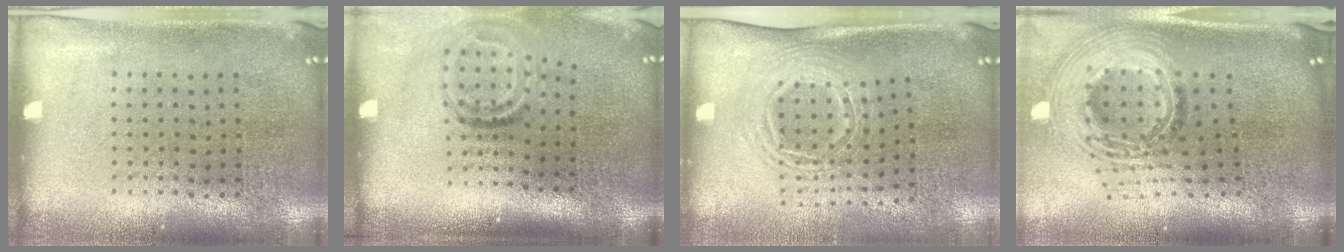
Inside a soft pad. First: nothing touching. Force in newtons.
{"total": 1.9, "press": 1.1, "slide": 1.5}
{"total": 1.6, "press": 1.2, "slide": 1.1}
{"total": 2.4, "press": 1.8, "slide": 1.6}